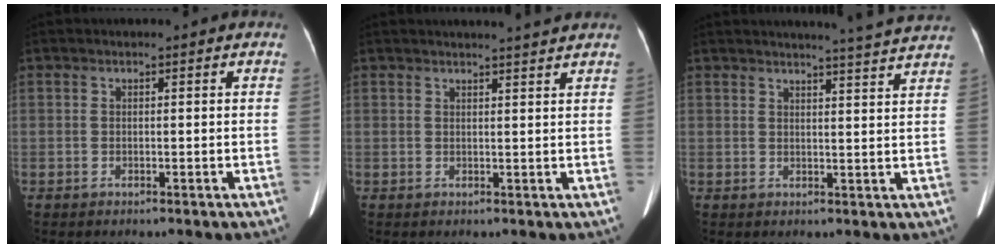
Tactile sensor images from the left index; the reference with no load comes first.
{"total": 4.4, "force": [4.1, -0.7, 1.4], "torque": [-0.019, 0.004, 0.044]}
{"total": 8.2, "force": [7.8, -1.4, 2.1], "torque": [-0.036, -0.017, 0.083]}